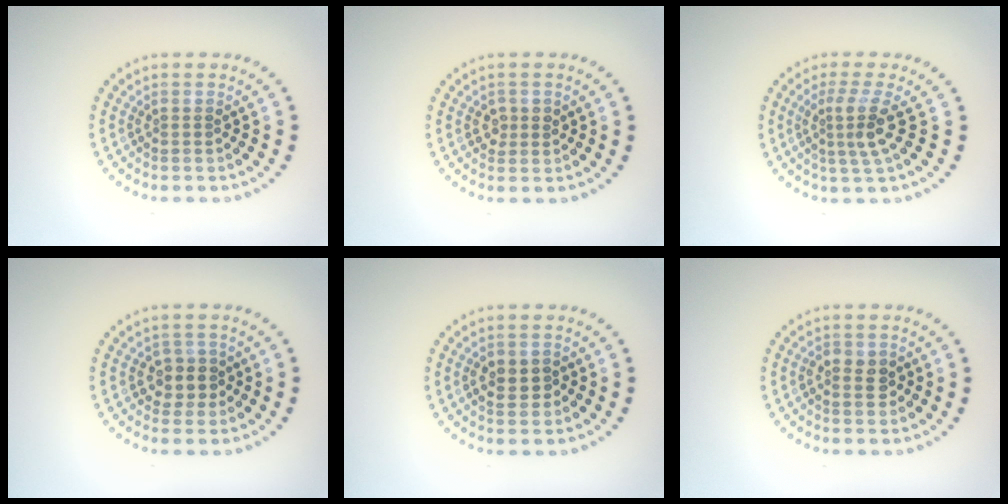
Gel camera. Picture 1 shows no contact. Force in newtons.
{"total": 1.4, "press": 1.4, "slide": 0.2}
{"total": 3.1, "press": 2.2, "slide": 2.2}
{"total": 2.3, "press": 2.1, "slide": 1.1}
{"total": 2.3, "press": 2.3, "slide": 0.3}
{"total": 2.0, "press": 2.0, "slide": 0.3}